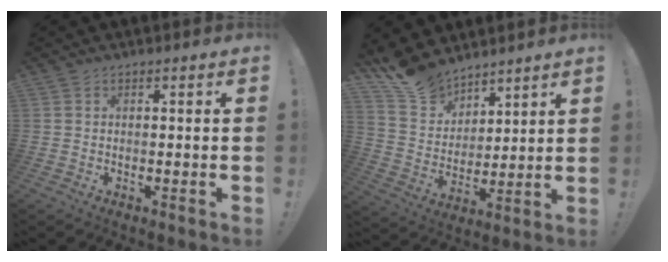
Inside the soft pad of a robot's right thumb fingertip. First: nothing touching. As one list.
[{"total": 13.1, "force": [10.9, 6.6, 2.7], "torque": [-0.070, -0.081, 0.213]}]